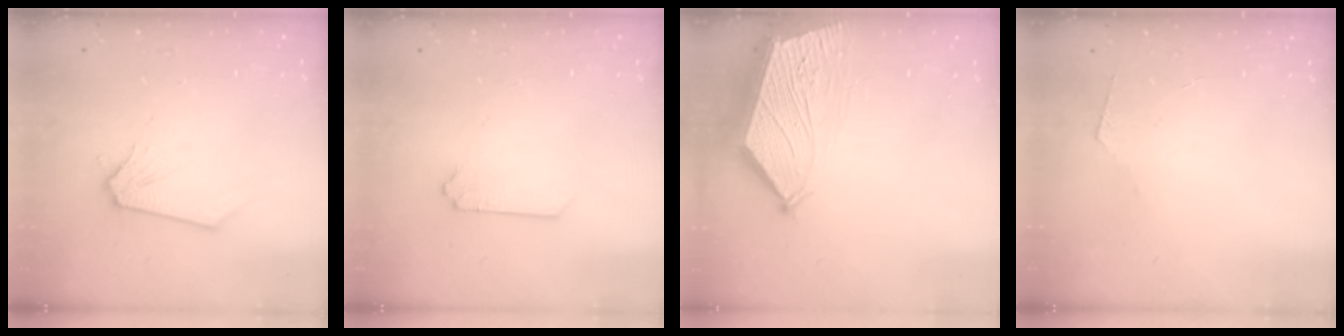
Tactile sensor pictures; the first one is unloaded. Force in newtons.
{"total": 0.0}
{"total": 7.9, "press": 7.8, "slide": 0.9}
{"total": 4.3, "press": 4.2, "slide": 0.6}